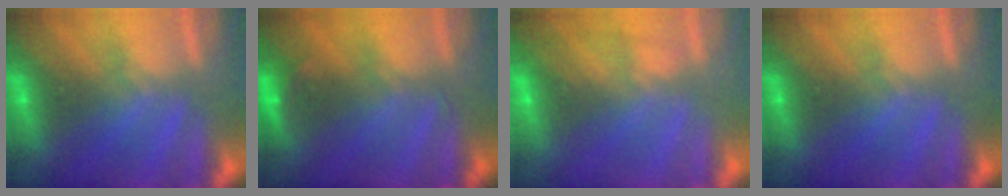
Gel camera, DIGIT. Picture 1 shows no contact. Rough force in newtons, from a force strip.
{"total": 2.6}
{"total": 1.6}
{"total": 0.0}